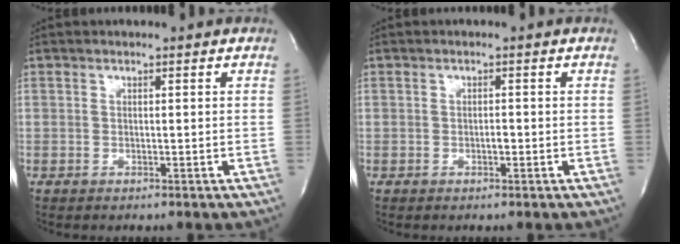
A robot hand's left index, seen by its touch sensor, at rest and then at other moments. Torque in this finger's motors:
{"motor_torque": [0.11, -0.02, -0.02, 0.00]}